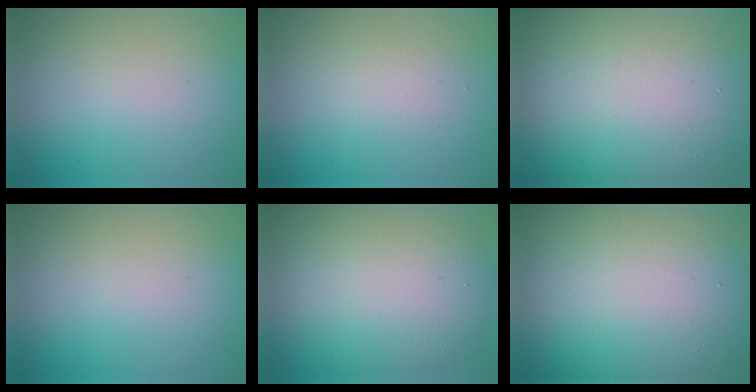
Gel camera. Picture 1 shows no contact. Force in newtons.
{"total": 1.4, "press": 1.4, "slide": 0.0}
{"total": 20.4, "press": 20.4, "slide": 1.8}
{"total": 0.0}
{"total": 9.7, "press": 9.7, "slide": 0.9}
{"total": 24.8, "press": 24.8, "slide": 1.1}